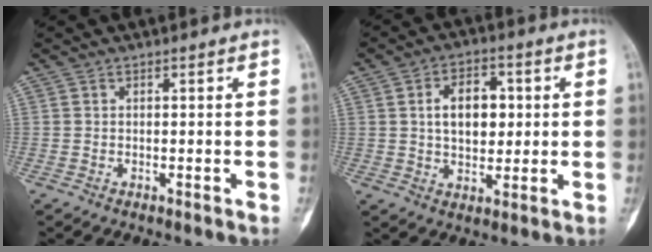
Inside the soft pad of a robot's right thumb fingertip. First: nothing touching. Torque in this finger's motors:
{"motor_torque": [1.40, 1.25, 0.45, 0.02, 0.36]}